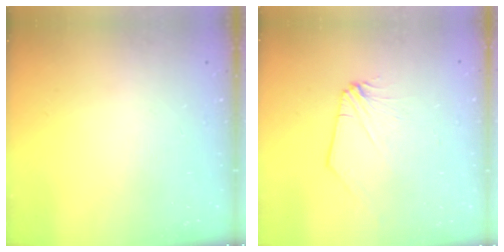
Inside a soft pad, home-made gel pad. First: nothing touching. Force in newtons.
{"total": 2.1, "press": 2.1, "slide": 0.2}